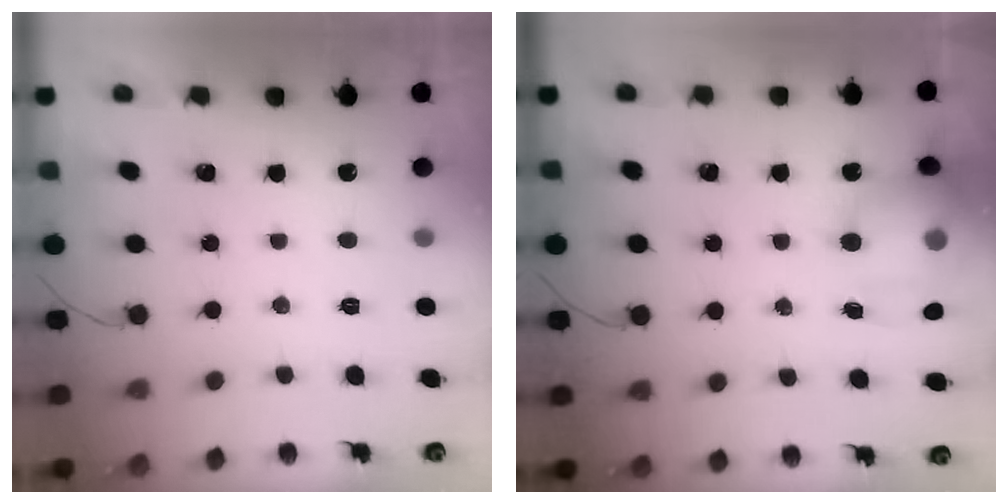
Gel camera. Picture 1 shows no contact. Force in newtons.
{"total": 17.1, "press": 16.9, "slide": 2.9}